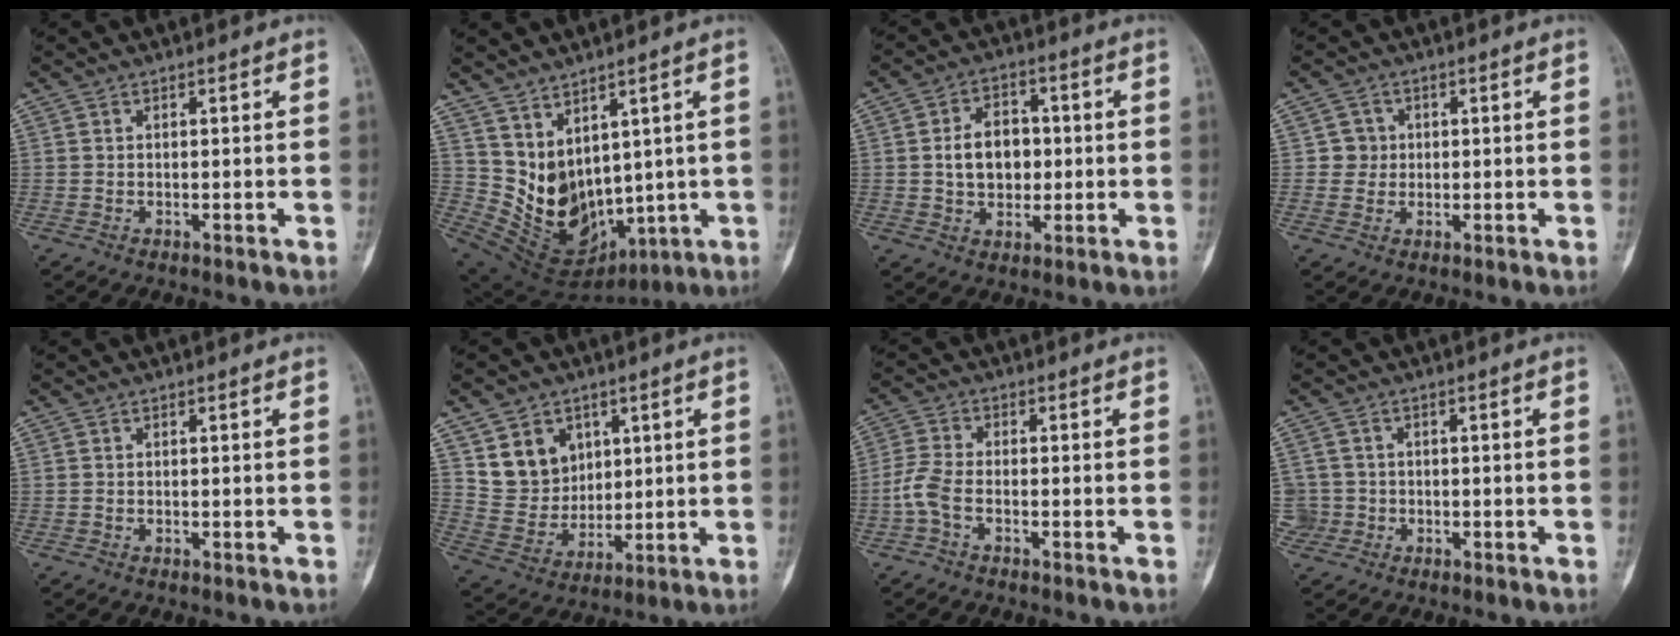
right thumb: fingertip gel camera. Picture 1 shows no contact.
{"total": 13.0, "force": [4.2, 8.9, 8.5], "torque": [-0.118, -0.027, 0.120]}
{"total": 9.0, "force": [0.2, 6.4, 6.3], "torque": [-0.075, 0.009, 0.002]}
{"total": 3.2, "force": [0.4, 3.2, 0.1], "torque": [0.024, 0.006, 0.000]}
{"total": 0.0}
{"total": 10.7, "force": [4.8, 8.7, 3.8], "torque": [-0.034, -0.030, 0.103]}
{"total": 4.5, "force": [-1.9, 1.9, 3.6], "torque": [-0.093, 0.010, -0.049]}
{"total": 3.3, "force": [-0.8, 3.2, -0.3], "torque": [0.022, 0.014, -0.018]}